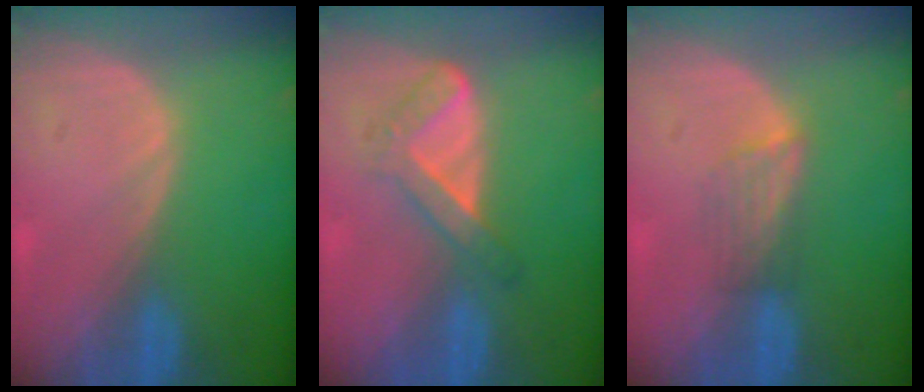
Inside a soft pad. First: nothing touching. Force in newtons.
{"total": 5.5, "press": 4.7, "slide": 2.9}
{"total": 3.2, "press": 2.9, "slide": 1.4}